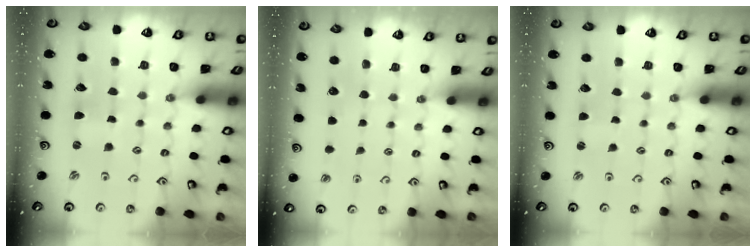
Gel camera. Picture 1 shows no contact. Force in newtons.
{"total": 0.0}
{"total": 1.6, "press": 1.6, "slide": 0.1}